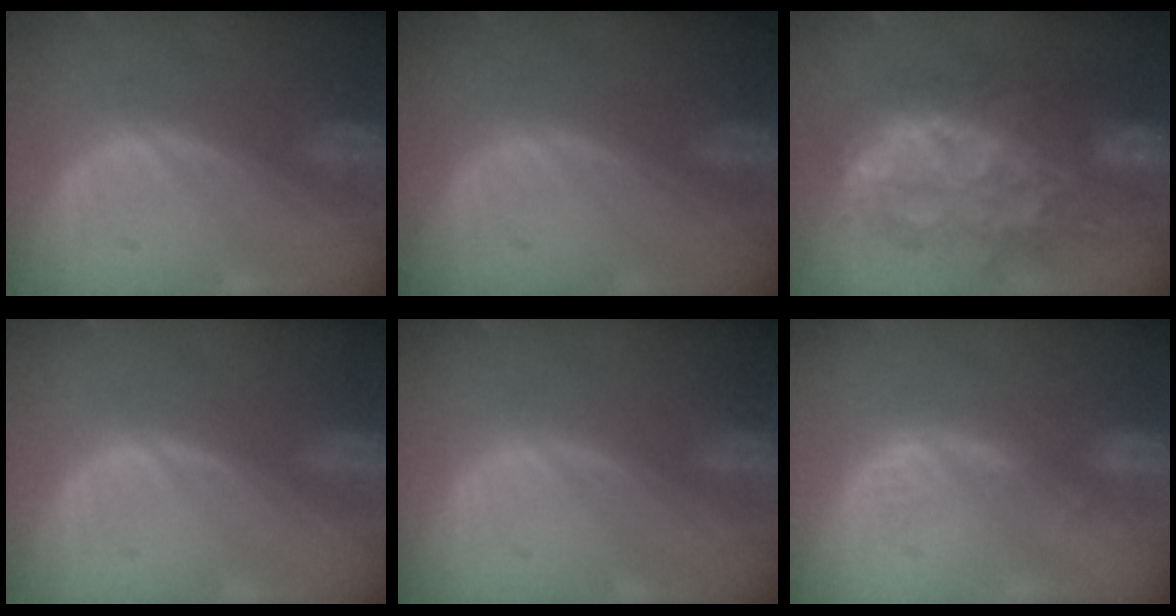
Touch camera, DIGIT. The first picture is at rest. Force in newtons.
{"total": 0.0}
{"total": 12.4, "press": 12.4, "slide": 1.2}
{"total": 0.0}
{"total": 0.0}
{"total": 2.7, "press": 2.1, "slide": 1.7}